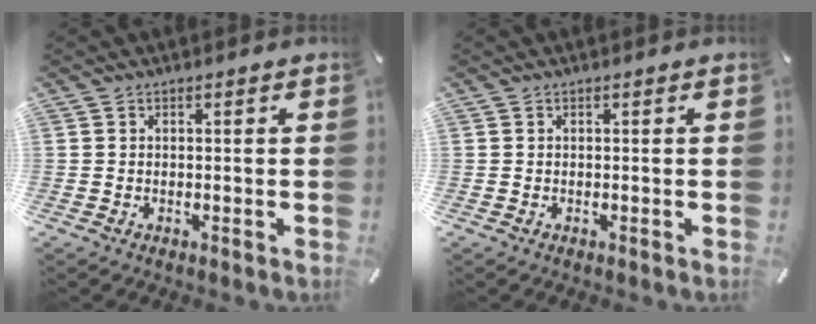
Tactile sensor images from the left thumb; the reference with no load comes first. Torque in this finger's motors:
{"motor_torque": [0.04, -0.05, -0.04, 0.12, 0.00]}